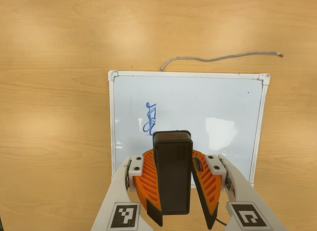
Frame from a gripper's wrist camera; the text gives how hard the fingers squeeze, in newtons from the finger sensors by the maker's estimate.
{"total": 10.9, "left": 10.6, "right": 11.3}